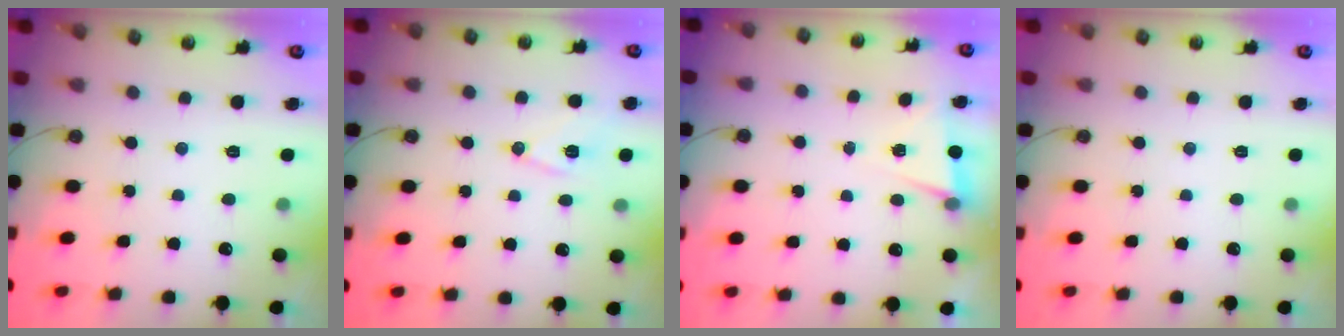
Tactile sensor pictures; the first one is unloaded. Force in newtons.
{"total": 8.9, "press": 8.4, "slide": 3.0}
{"total": 3.8, "press": 2.2, "slide": 3.2}
{"total": 0.0}